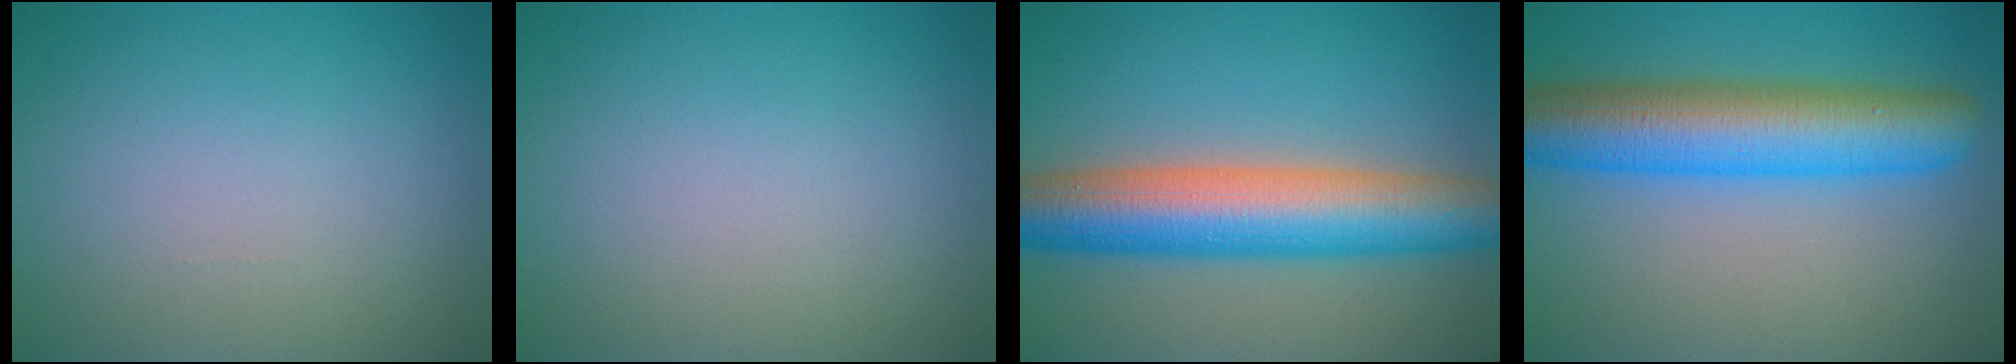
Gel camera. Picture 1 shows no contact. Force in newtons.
{"total": 0.0}
{"total": 10.3, "press": 10.3, "slide": 0.3}
{"total": 9.4, "press": 9.4, "slide": 0.2}